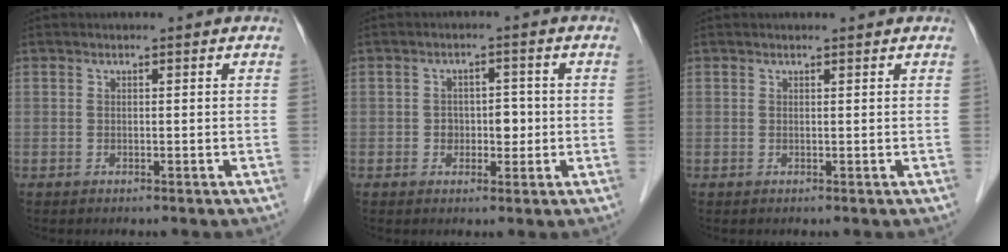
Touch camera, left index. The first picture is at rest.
{"total": 3.4, "force": [-0.4, 2.4, 2.4], "torque": [-0.029, 0.012, -0.003]}
{"total": 0.8, "force": [0.8, 0.0, 0.1], "torque": [-0.009, 0.003, 0.011]}